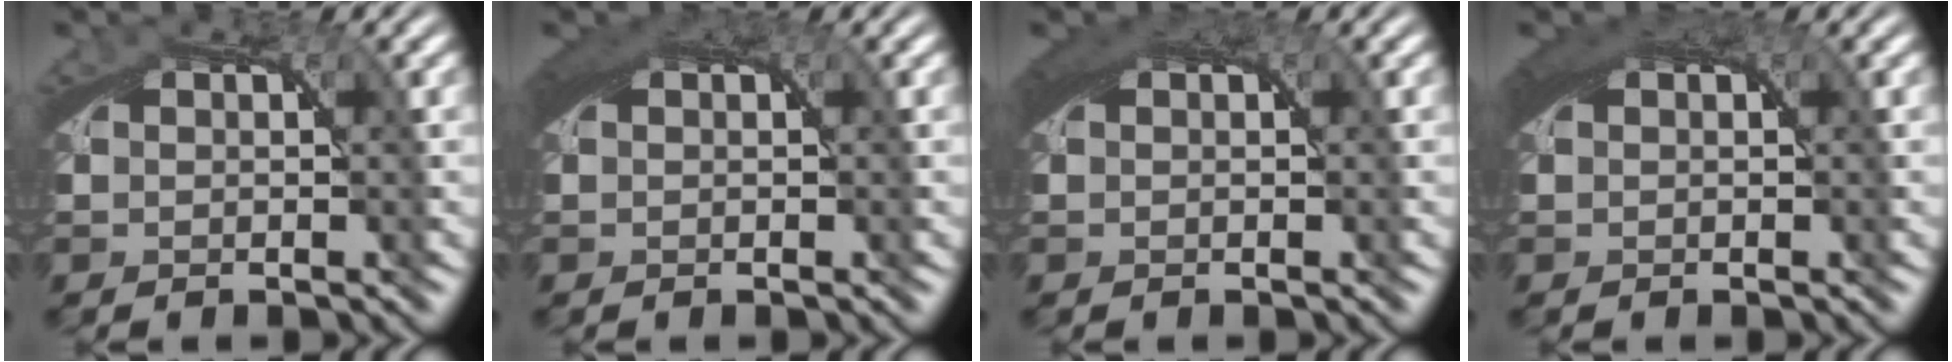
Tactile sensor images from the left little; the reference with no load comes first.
{"total": 2.0, "force": [0.7, 1.0, 1.6], "torque": [-0.031, -0.001, 0.012]}
{"total": 2.3, "force": [0.8, 1.2, 1.8], "torque": [-0.036, -0.001, 0.014]}
{"total": 2.6, "force": [0.9, 1.3, 2.1], "torque": [-0.039, -0.001, 0.015]}